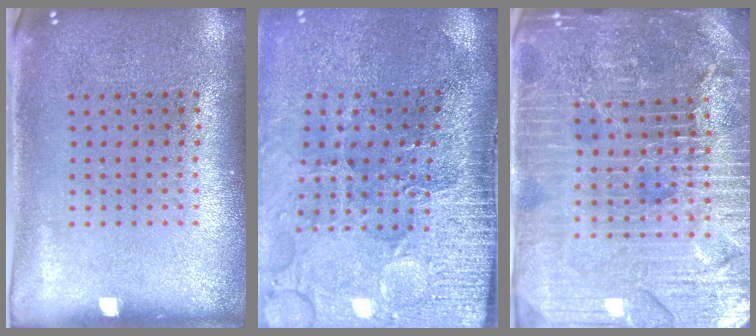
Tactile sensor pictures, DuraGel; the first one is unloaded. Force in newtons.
{"total": 3.7, "press": 3.4, "slide": 1.4}
{"total": 5.2, "press": 4.8, "slide": 2.1}